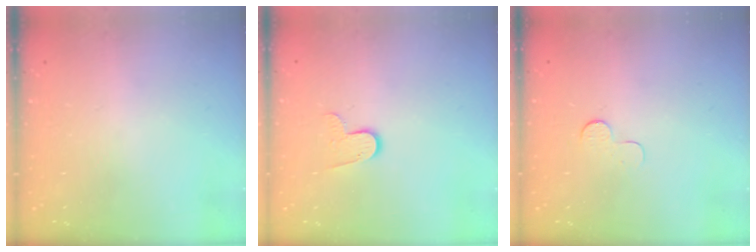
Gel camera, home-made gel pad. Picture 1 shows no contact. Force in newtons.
{"total": 7.2, "press": 7.2, "slide": 0.3}
{"total": 3.7, "press": 3.7, "slide": 0.4}